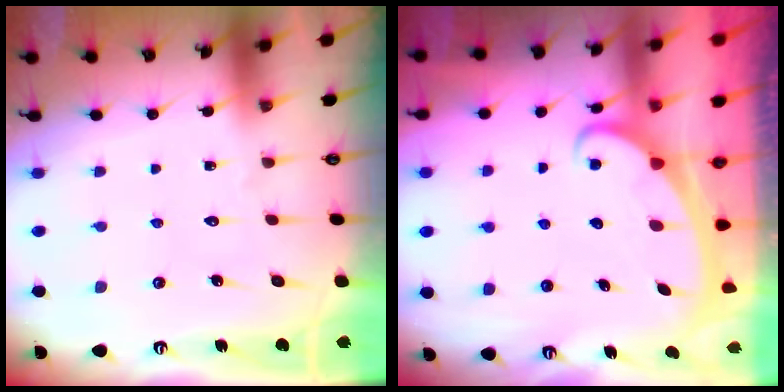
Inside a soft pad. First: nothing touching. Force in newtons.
{"total": 2.4, "press": 2.4, "slide": 0.3}